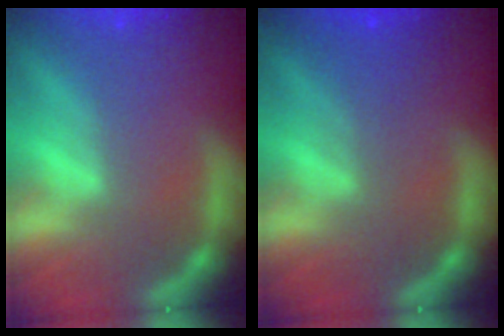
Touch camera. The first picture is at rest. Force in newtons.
{"total": 2.4}